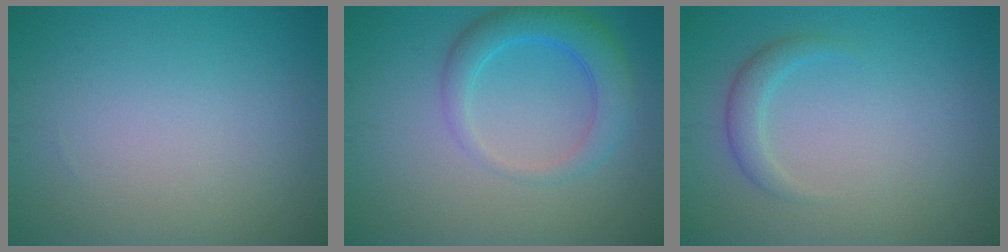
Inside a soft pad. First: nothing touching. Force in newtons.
{"total": 4.1, "press": 4.1, "slide": 0.2}
{"total": 1.8, "press": 1.8, "slide": 0.1}